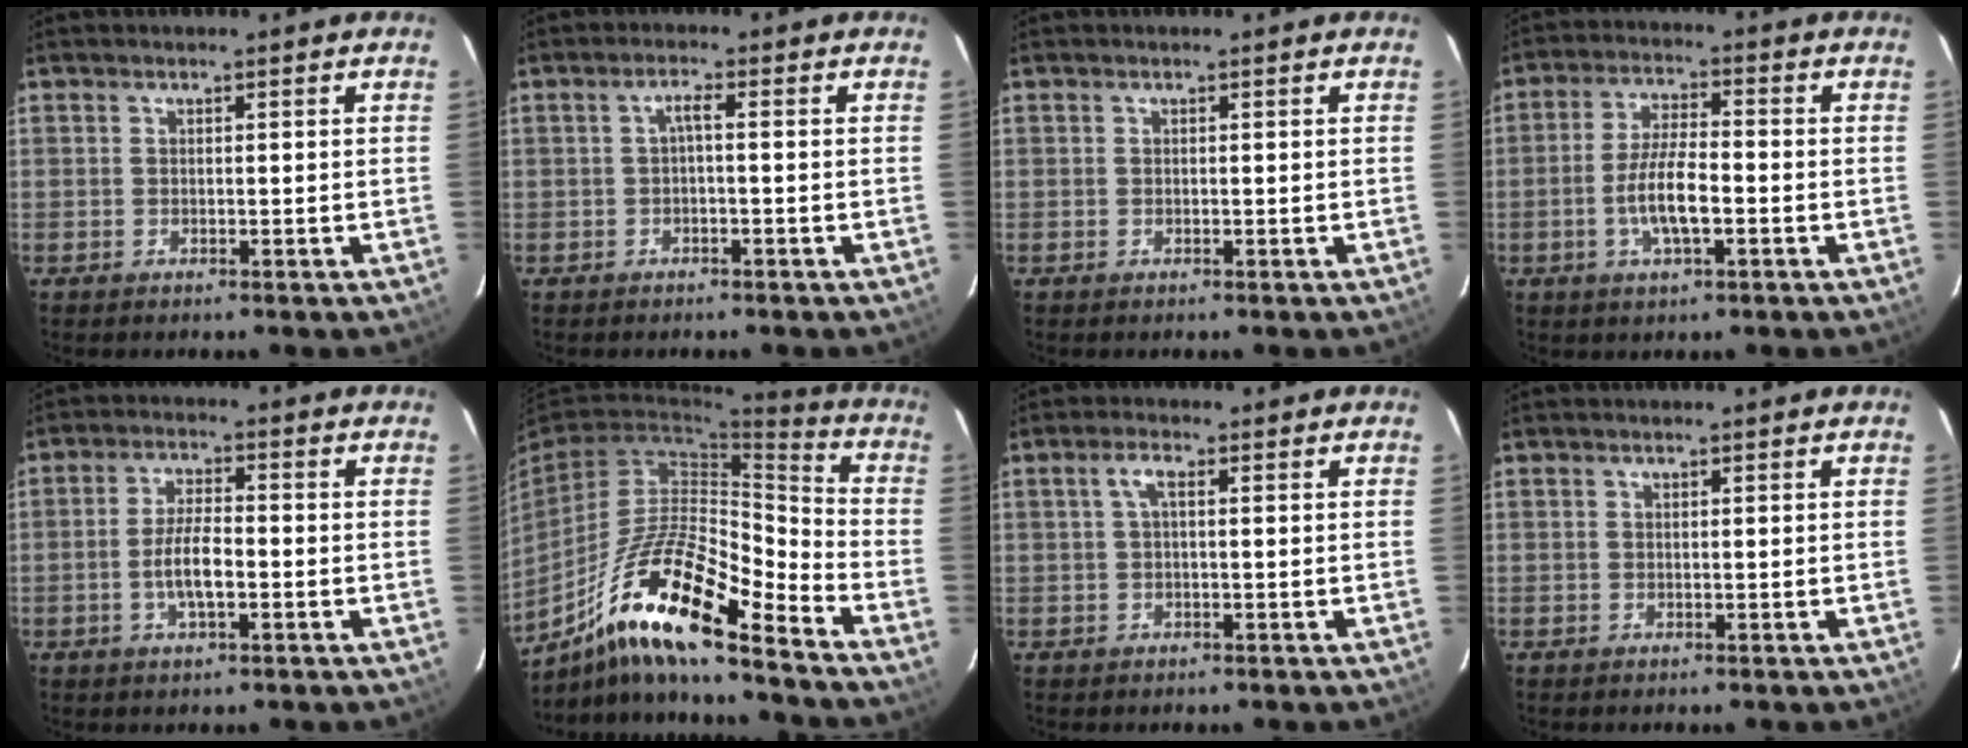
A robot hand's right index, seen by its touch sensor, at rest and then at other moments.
{"total": 1.6, "force": [-0.5, 0.1, 1.5], "torque": [-0.031, 0.006, -0.007]}
{"total": 0.0}
{"total": 7.9, "force": [-2.3, 2.3, 7.1], "torque": [-0.142, -0.001, -0.043]}
{"total": 6.0, "force": [-1.7, 2.0, 5.4], "torque": [-0.106, 0.001, -0.030]}
{"total": 17.8, "force": [-12.2, 2.7, 12.7], "torque": [-0.231, -0.013, -0.235]}
{"total": 2.1, "force": [0.3, 0.6, 2.0], "torque": [-0.042, 0.008, 0.005]}
{"total": 0.0}